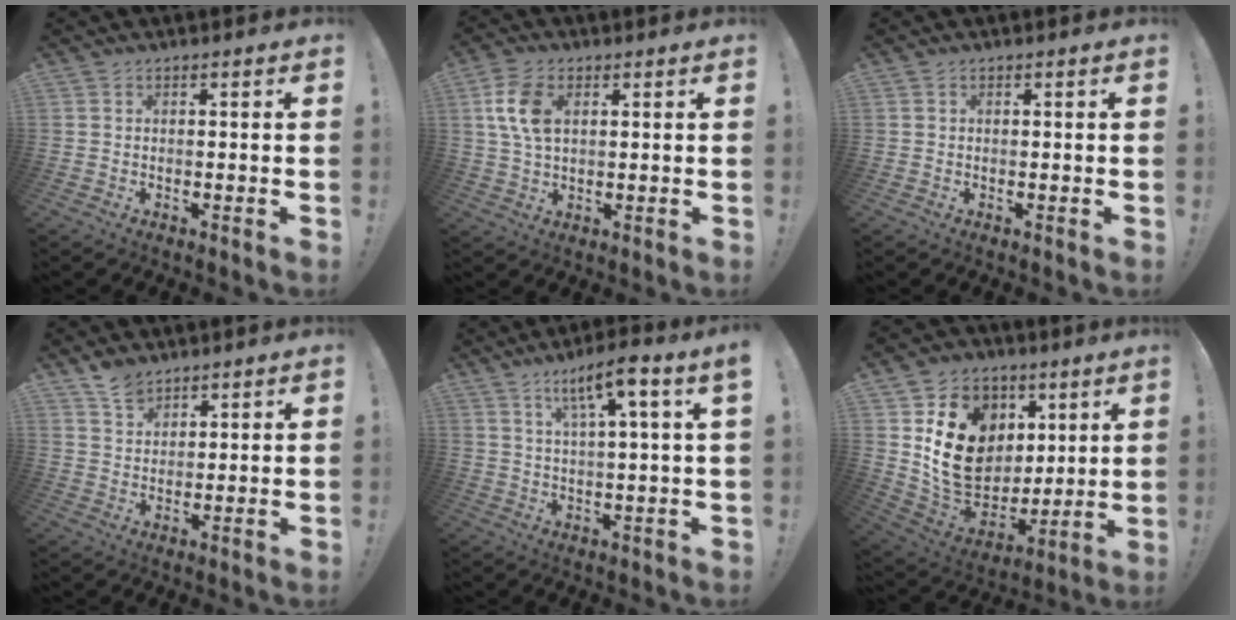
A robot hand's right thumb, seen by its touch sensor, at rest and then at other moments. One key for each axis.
{"total": 9.8, "fx": 2.8, "fy": 6.2, "fz": 6.9, "tx": -0.145, "ty": 0.004, "tz": 0.053}
{"total": 0.0}
{"total": 5.4, "fx": 4.5, "fy": 2.5, "fz": 1.5, "tx": -0.025, "ty": -0.027, "tz": 0.085}
{"total": 9.0, "fx": 4.5, "fy": -0.1, "fz": 7.8, "tx": -0.126, "ty": -0.018, "tz": 0.065}
{"total": 19.8, "fx": 5.6, "fy": 15.8, "fz": 10.4, "tx": -0.175, "ty": -0.022, "tz": 0.130}